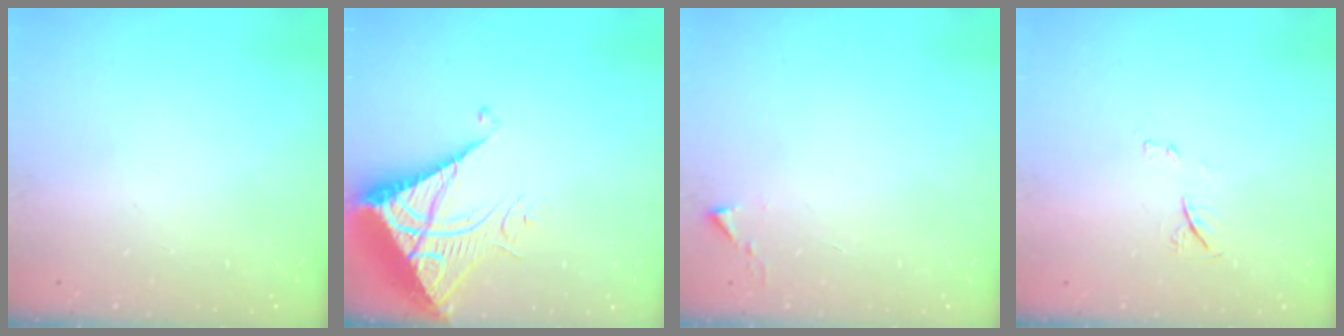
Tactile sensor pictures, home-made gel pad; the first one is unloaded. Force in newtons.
{"total": 9.8, "press": 9.8, "slide": 1.0}
{"total": 1.1, "press": 1.1, "slide": 0.1}
{"total": 5.6, "press": 5.6, "slide": 0.7}